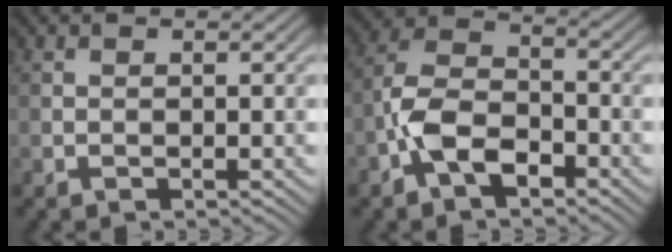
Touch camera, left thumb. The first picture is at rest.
{"total": 7.4, "force": [-3.7, 3.9, 5.1], "torque": [-0.100, 0.008, -0.089]}